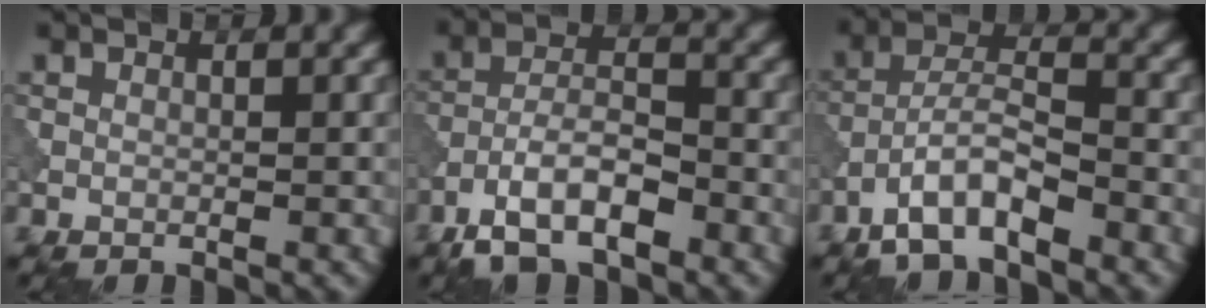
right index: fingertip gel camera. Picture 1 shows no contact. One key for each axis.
{"total": 6.4, "fx": -4.0, "fy": 2.5, "fz": 4.2, "tx": -0.074, "ty": 0.004, "tz": -0.081}
{"total": 4.9, "fx": -3.3, "fy": 1.4, "fz": 3.4, "tx": -0.059, "ty": 0.012, "tz": -0.068}